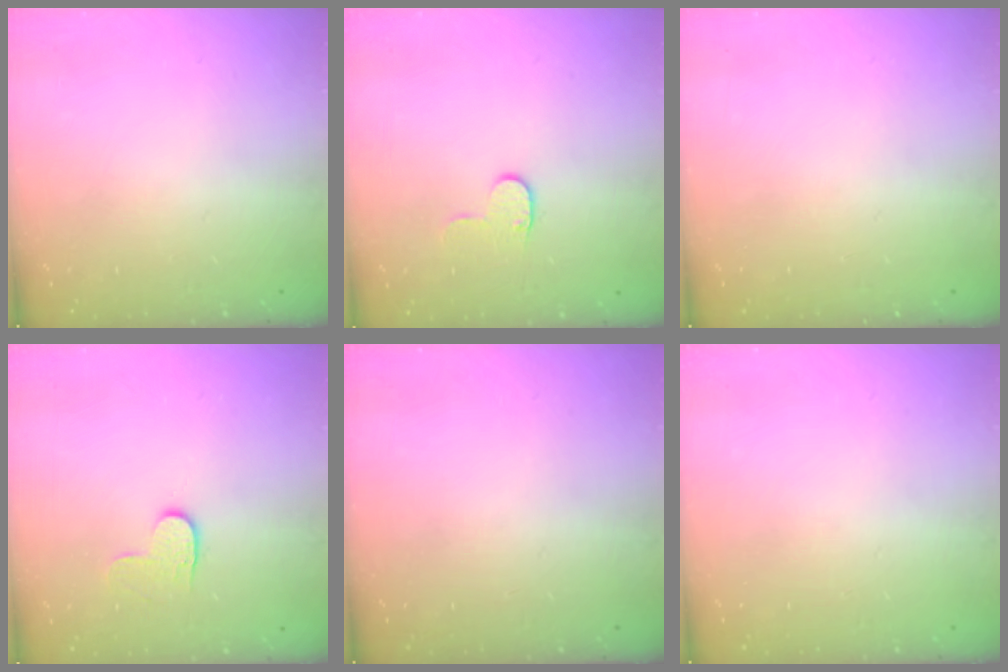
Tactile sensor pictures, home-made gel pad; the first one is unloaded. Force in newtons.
{"total": 5.1, "press": 5.1, "slide": 0.5}
{"total": 0.0}
{"total": 4.2, "press": 4.2, "slide": 0.5}
{"total": 0.0}
{"total": 0.0}